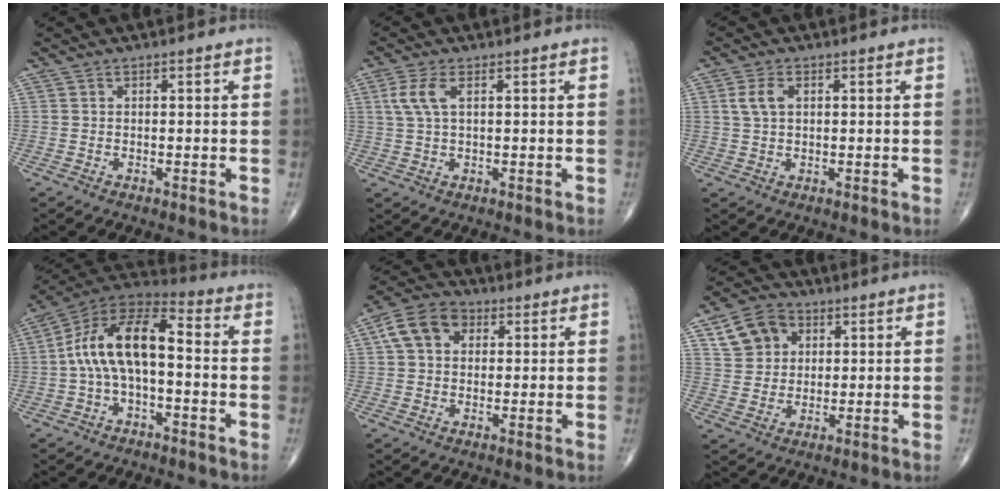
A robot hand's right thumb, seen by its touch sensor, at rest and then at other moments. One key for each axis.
{"total": 4.8, "fx": 1.6, "fy": 1.9, "fz": 4.1, "tx": -0.106, "ty": 0.006, "tz": 0.035}
{"total": 3.9, "fx": 1.1, "fy": 2.2, "fz": 3.0, "tx": -0.065, "ty": 0.005, "tz": 0.022}
{"total": 14.4, "fx": -0.5, "fy": 6.9, "fz": 12.6, "tx": -0.229, "ty": 0.051, "tz": -0.022}
{"total": 8.5, "fx": 2.3, "fy": 6.2, "fz": 5.2, "tx": -0.088, "ty": 0.016, "tz": 0.031}
{"total": 9.0, "fx": 3.5, "fy": 7.3, "fz": 4.0, "tx": -0.047, "ty": -0.001, "tz": 0.063}